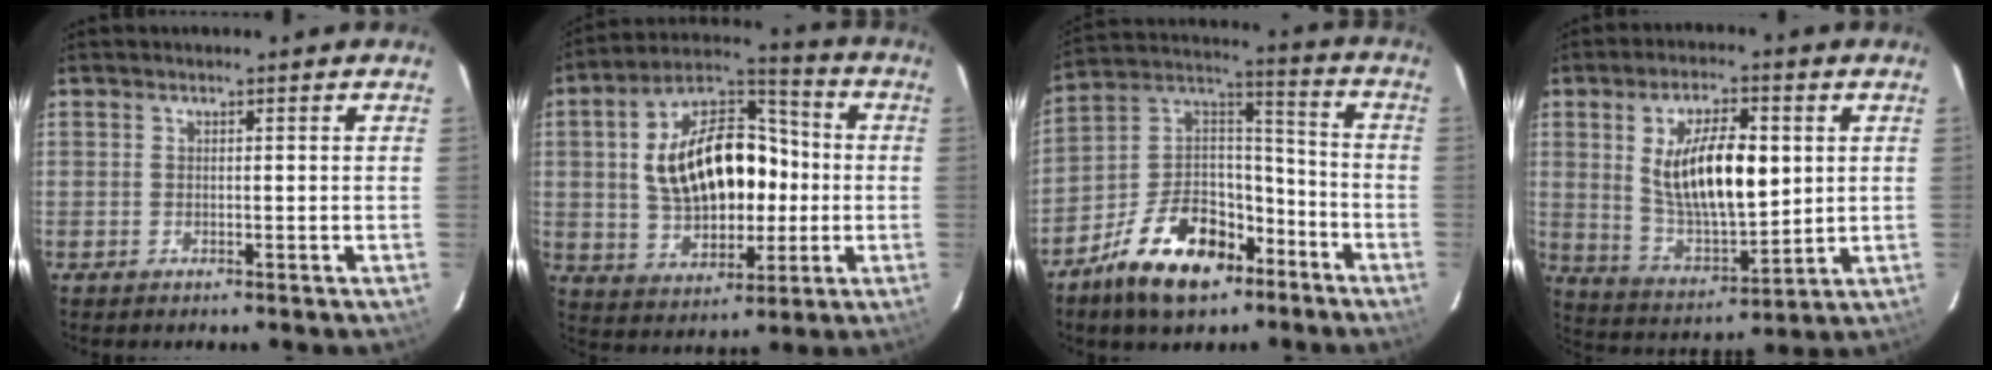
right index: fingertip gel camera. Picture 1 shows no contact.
{"total": 18.8, "force": [0.5, 11.8, 14.6], "torque": [-0.275, 0.035, 0.023]}
{"total": 18.6, "force": [-11.1, 10.2, 10.8], "torque": [-0.216, 0.045, -0.181]}
{"total": 15.1, "force": [3.1, 6.2, 13.4], "torque": [-0.240, 0.000, 0.069]}